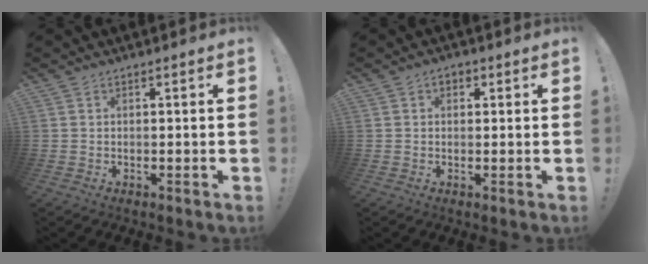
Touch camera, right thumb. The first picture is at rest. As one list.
[{"total": 2.3, "force": [0.6, 1.7, 1.4], "torque": [-0.018, 0.003, 0.009]}]